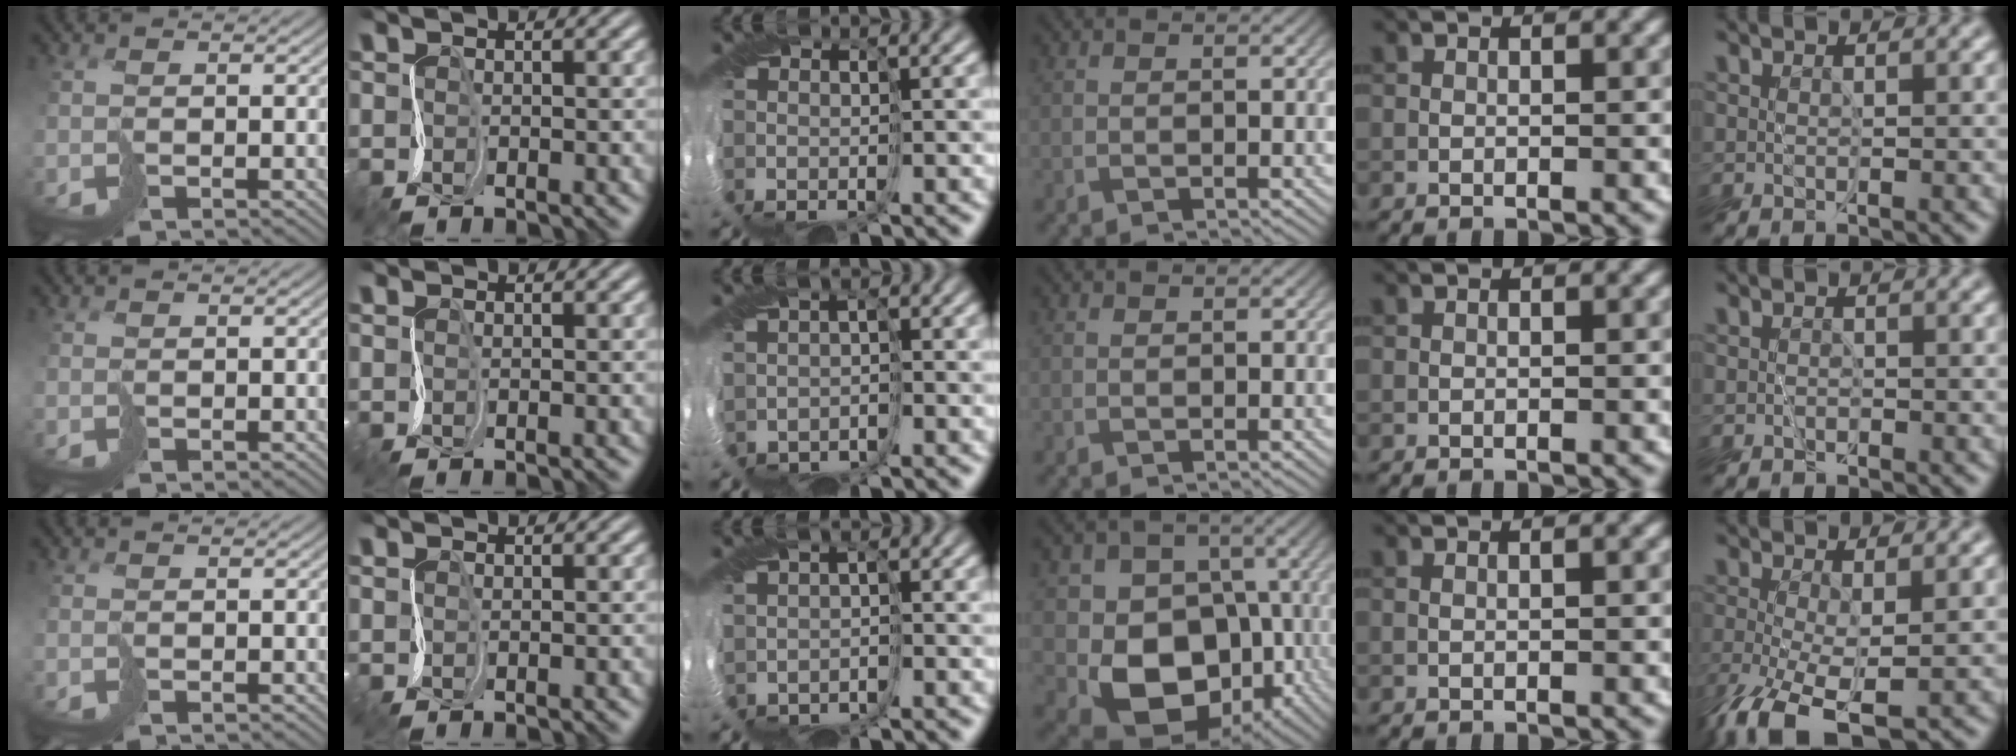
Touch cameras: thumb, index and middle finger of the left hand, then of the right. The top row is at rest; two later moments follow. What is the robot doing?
{"motion": "cut", "object": "bubble wrap"}